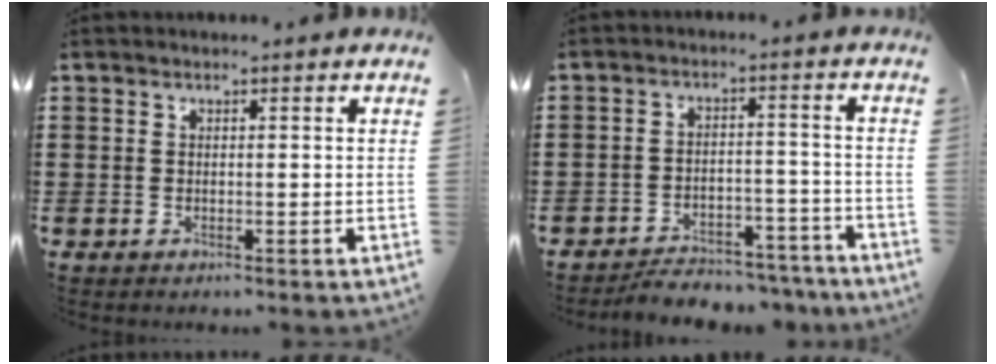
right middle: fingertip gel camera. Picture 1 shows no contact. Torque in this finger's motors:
{"motor_torque": [1.06, -1.06, 0.17, 0.03]}